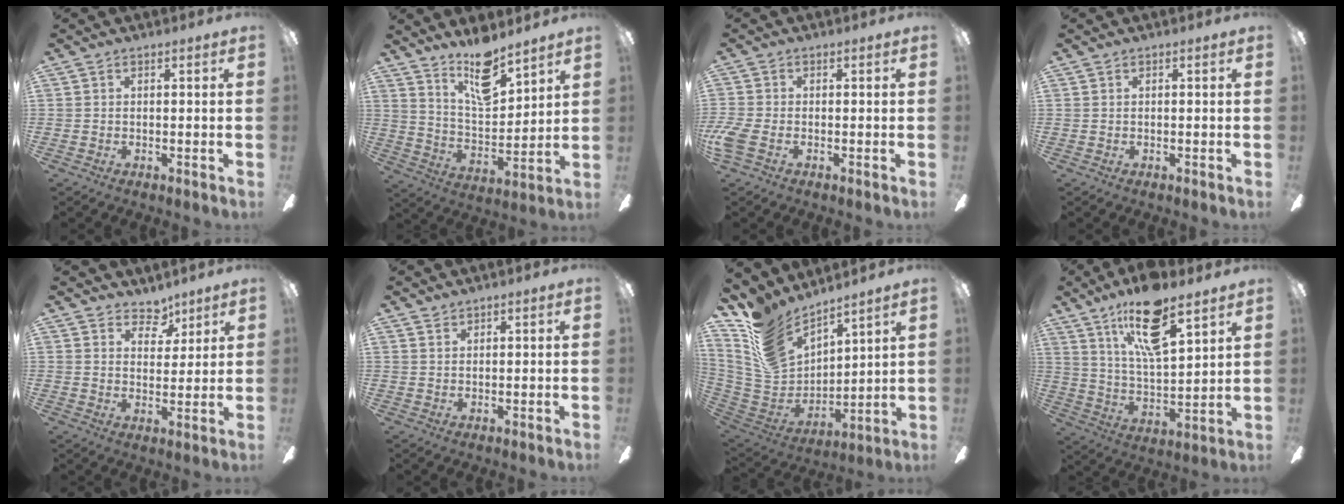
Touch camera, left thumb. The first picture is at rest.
{"total": 14.1, "force": [10.9, 4.8, 7.7], "torque": [-0.130, -0.068, 0.189]}
{"total": 3.7, "force": [-1.3, 2.2, 2.7], "torque": [-0.069, -0.002, -0.028]}
{"total": 0.0}
{"total": 5.9, "force": [4.5, 3.6, 1.4], "torque": [-0.003, -0.032, 0.078]}
{"total": 1.0, "force": [1.0, 0.4, -0.1], "torque": [0.001, -0.002, 0.019]}
{"total": 13.9, "force": [10.7, 6.9, 5.6], "torque": [-0.149, -0.082, 0.207]}
{"total": 16.9, "force": [11.4, 5.6, 11.2], "torque": [-0.202, -0.051, 0.191]}